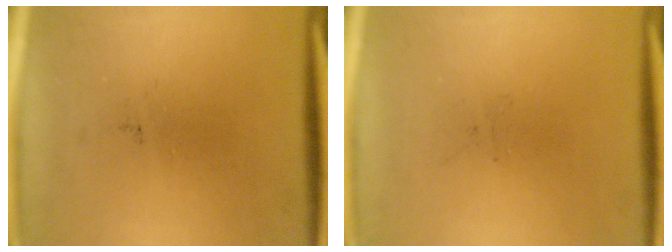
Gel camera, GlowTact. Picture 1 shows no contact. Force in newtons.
{"total": 0.0}